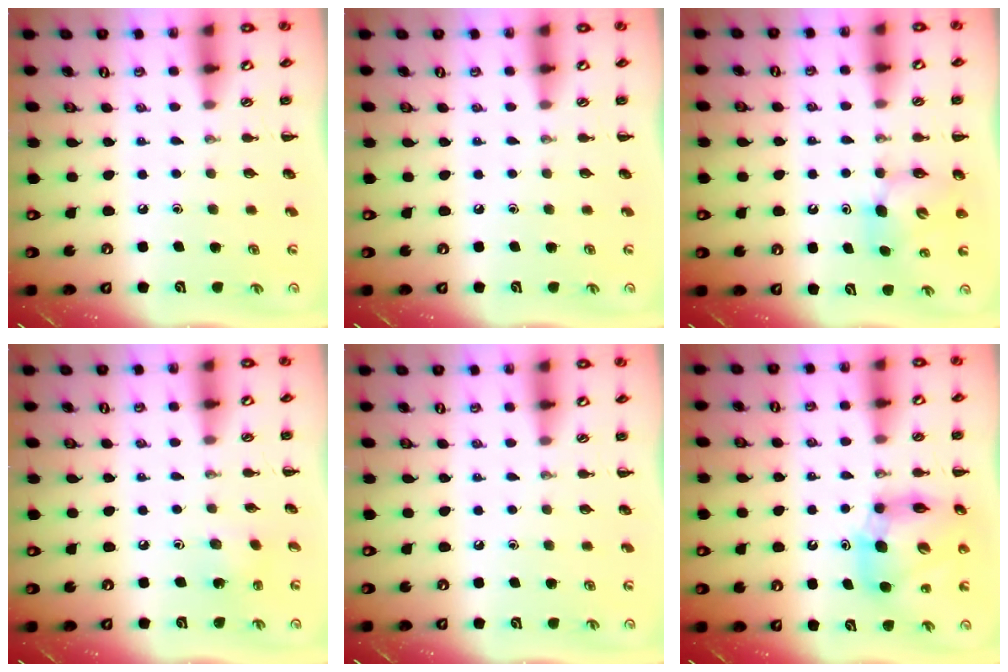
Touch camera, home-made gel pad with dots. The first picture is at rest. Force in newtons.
{"total": 0.0}
{"total": 6.1, "press": 6.1, "slide": 0.7}
{"total": 2.1, "press": 2.0, "slide": 0.8}
{"total": 0.0}
{"total": 11.3, "press": 10.8, "slide": 3.1}